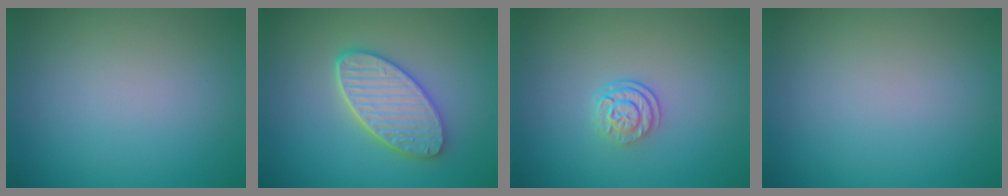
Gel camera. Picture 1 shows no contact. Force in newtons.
{"total": 5.3, "press": 4.3, "slide": 3.0}
{"total": 2.4, "press": 1.8, "slide": 1.7}
{"total": 0.0}